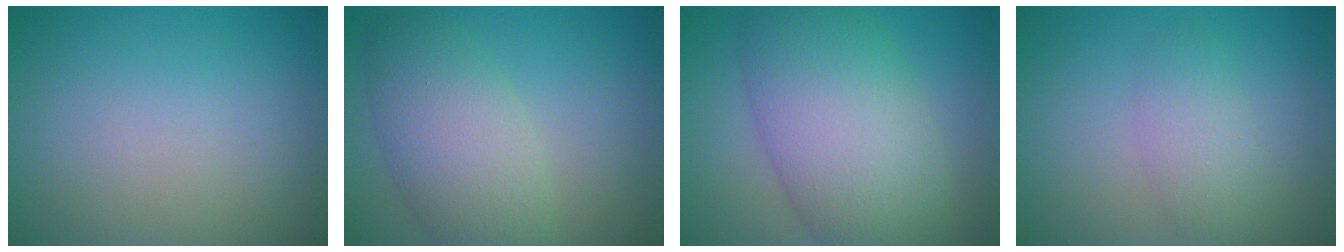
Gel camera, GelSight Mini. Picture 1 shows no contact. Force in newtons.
{"total": 6.1, "press": 6.0, "slide": 0.3}
{"total": 10.3, "press": 10.3, "slide": 0.3}
{"total": 2.6, "press": 2.6, "slide": 0.2}